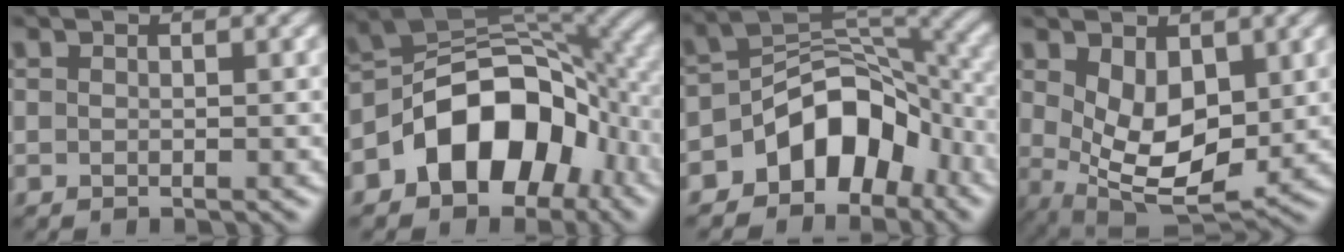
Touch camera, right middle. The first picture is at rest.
{"total": 11.1, "force": [-4.4, 7.1, 7.2], "torque": [-0.102, 0.013, -0.093]}
{"total": 8.9, "force": [-4.5, 5.7, 5.1], "torque": [-0.053, 0.011, -0.089]}
{"total": 6.8, "force": [1.1, 3.8, 5.6], "torque": [-0.109, -0.014, 0.024]}